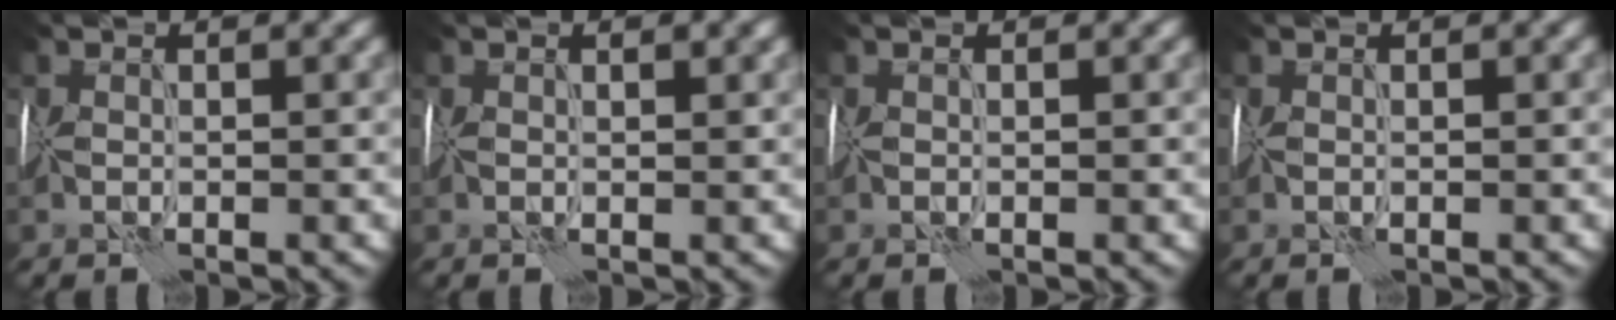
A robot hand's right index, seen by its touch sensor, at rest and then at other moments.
{"total": 0.9, "force": [0.5, 0.3, 0.7], "torque": [-0.005, 0.002, 0.006]}
{"total": 0.0}
{"total": 0.0}